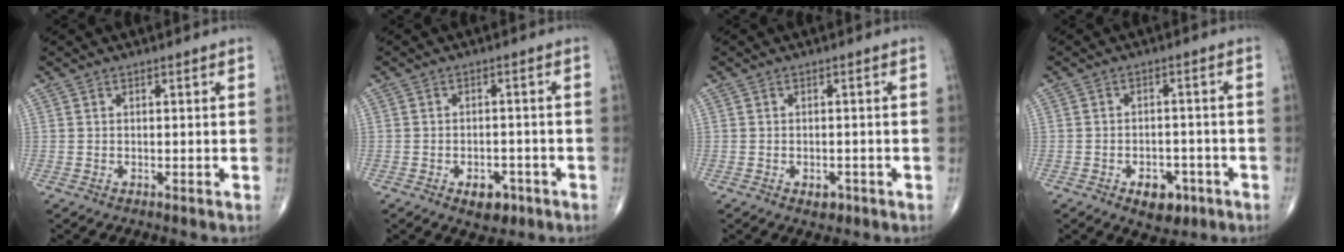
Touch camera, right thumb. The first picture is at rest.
{"total": 4.8, "force": [-2.5, 3.0, 2.9], "torque": [-0.024, 0.014, -0.030]}
{"total": 2.1, "force": [-1.0, 1.4, 1.3], "torque": [-0.010, 0.003, -0.009]}
{"total": 6.2, "force": [-3.1, 3.9, 3.7], "torque": [-0.030, 0.019, -0.039]}